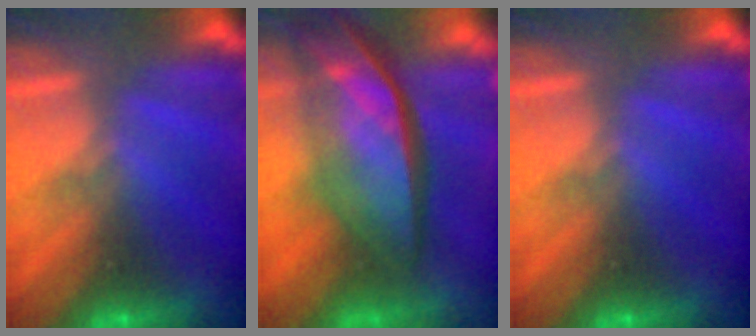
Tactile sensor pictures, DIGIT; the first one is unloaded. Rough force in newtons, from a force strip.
{"total": 7.9}
{"total": 0.0}